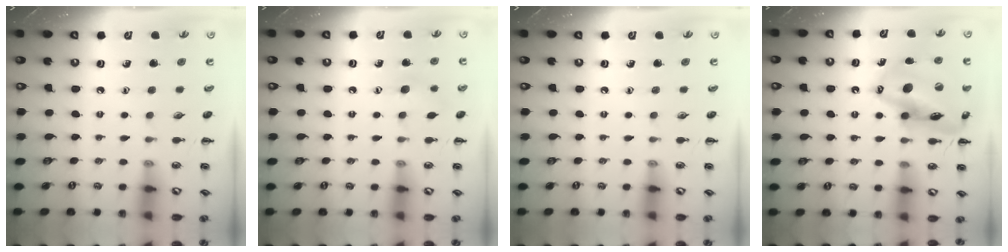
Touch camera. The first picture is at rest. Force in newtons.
{"total": 5.7, "press": 5.5, "slide": 1.2}
{"total": 0.0}
{"total": 17.5, "press": 16.9, "slide": 4.6}